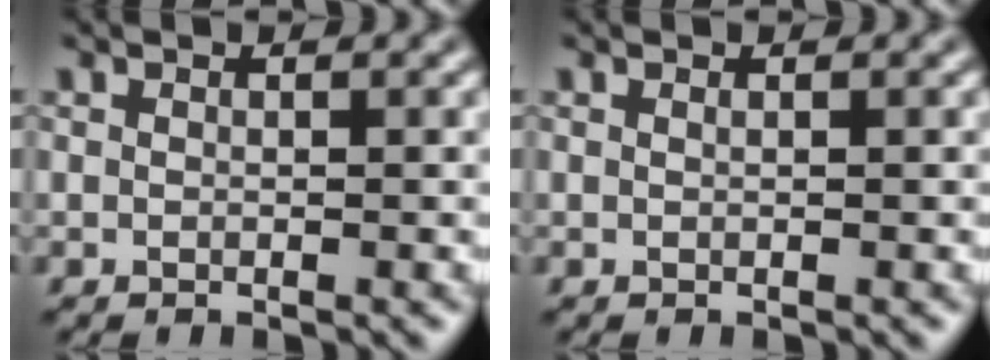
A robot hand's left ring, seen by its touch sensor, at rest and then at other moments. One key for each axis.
{"total": 0.0}